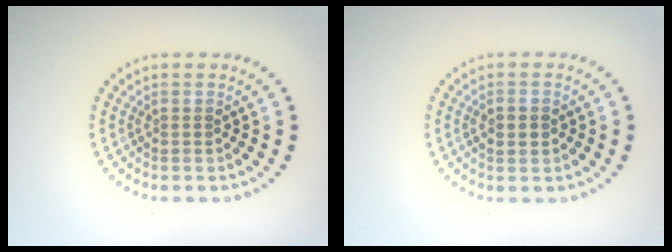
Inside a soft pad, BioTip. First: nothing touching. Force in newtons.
{"total": 2.1, "press": 2.1, "slide": 0.2}